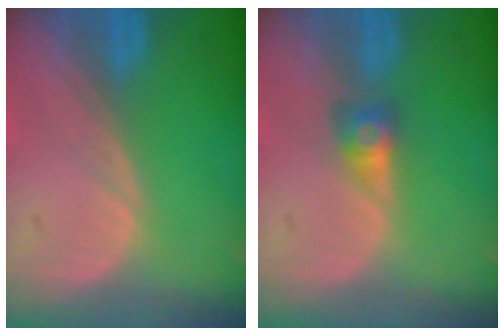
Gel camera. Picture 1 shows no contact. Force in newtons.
{"total": 2.8, "press": 2.4, "slide": 1.5}